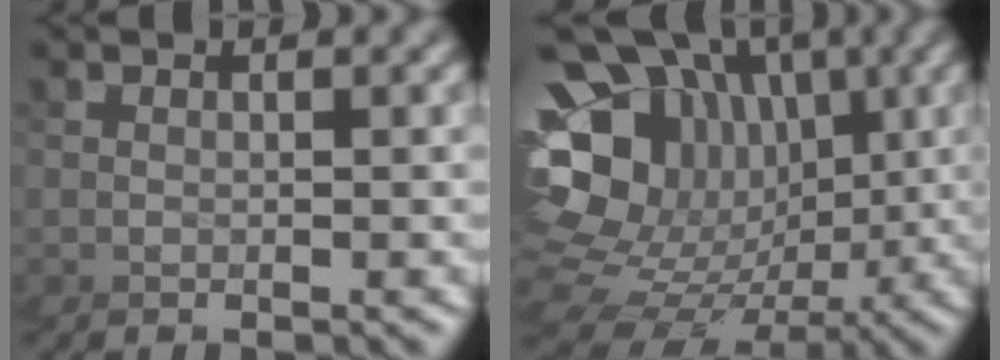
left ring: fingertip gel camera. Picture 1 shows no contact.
{"total": 12.1, "force": [-0.4, 8.8, 8.4], "torque": [-0.160, -0.013, -0.008]}